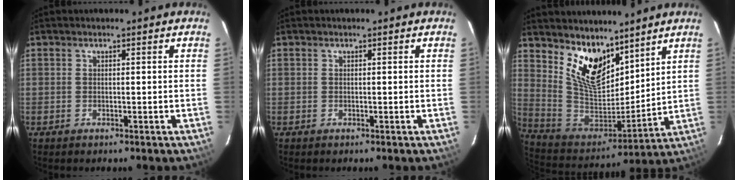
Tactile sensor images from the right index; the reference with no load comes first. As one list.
[{"total": 0.0}, {"total": 14.9, "force": [10.1, 7.6, 8.0], "torque": [-0.160, -0.005, 0.201]}]